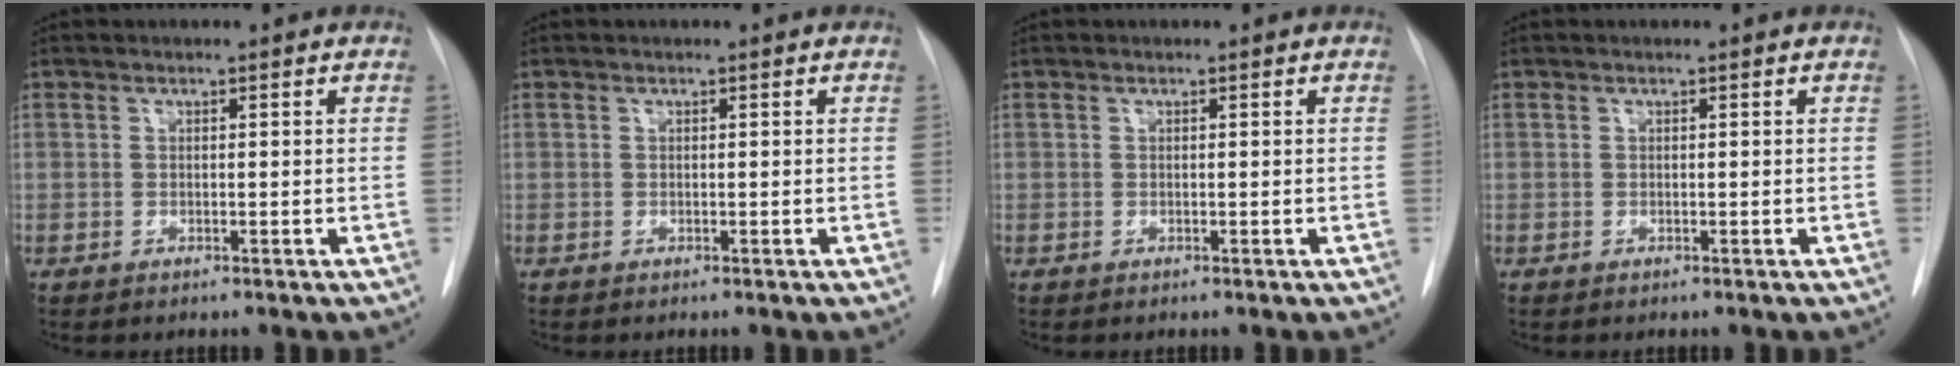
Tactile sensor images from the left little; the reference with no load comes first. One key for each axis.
{"total": 0.0}
{"total": 0.0}
{"total": 0.0}